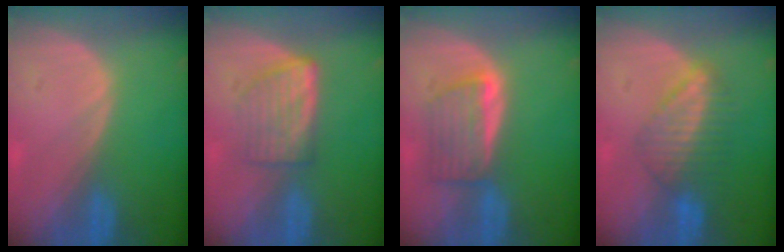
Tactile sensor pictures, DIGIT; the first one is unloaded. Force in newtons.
{"total": 6.1, "press": 5.4, "slide": 2.7}
{"total": 5.6, "press": 5.5, "slide": 1.4}
{"total": 6.4, "press": 6.0, "slide": 2.0}